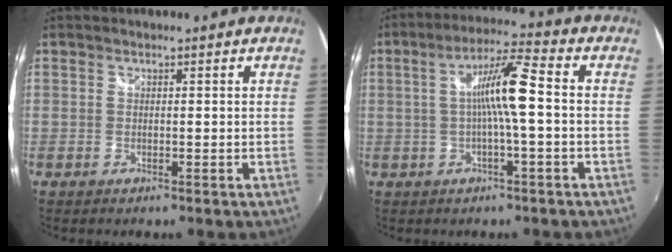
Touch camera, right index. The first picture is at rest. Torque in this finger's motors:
{"motor_torque": [1.94, -0.19, 0.61, 0.19]}